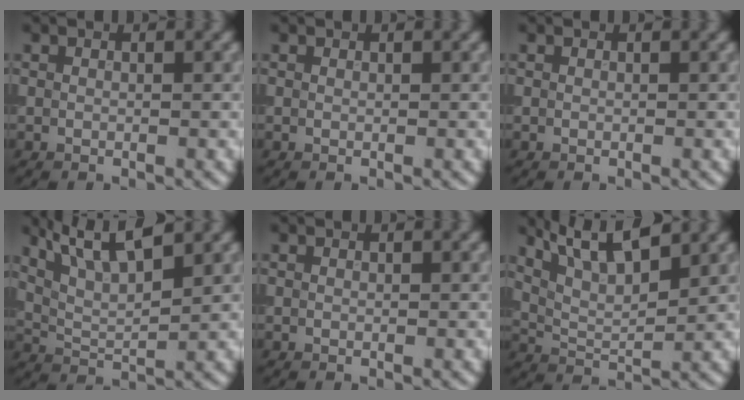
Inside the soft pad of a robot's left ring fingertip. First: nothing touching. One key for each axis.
{"total": 0.0}
{"total": 0.0}
{"total": 6.3, "fx": 4.0, "fy": 1.7, "fz": 4.5, "tx": -0.087, "ty": 0.016, "tz": 0.067}
{"total": 0.0}
{"total": 7.1, "fx": 4.7, "fy": 2.2, "fz": 4.8, "tx": -0.089, "ty": 0.021, "tz": 0.070}